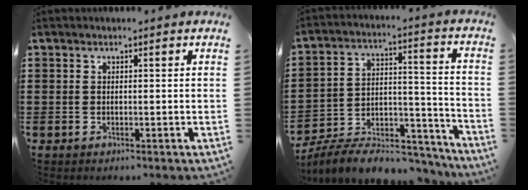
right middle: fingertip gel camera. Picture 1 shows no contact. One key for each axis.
{"total": 8.5, "fx": -7.8, "fy": 2.2, "fz": 2.7, "tx": -0.040, "ty": 0.024, "tz": -0.147}